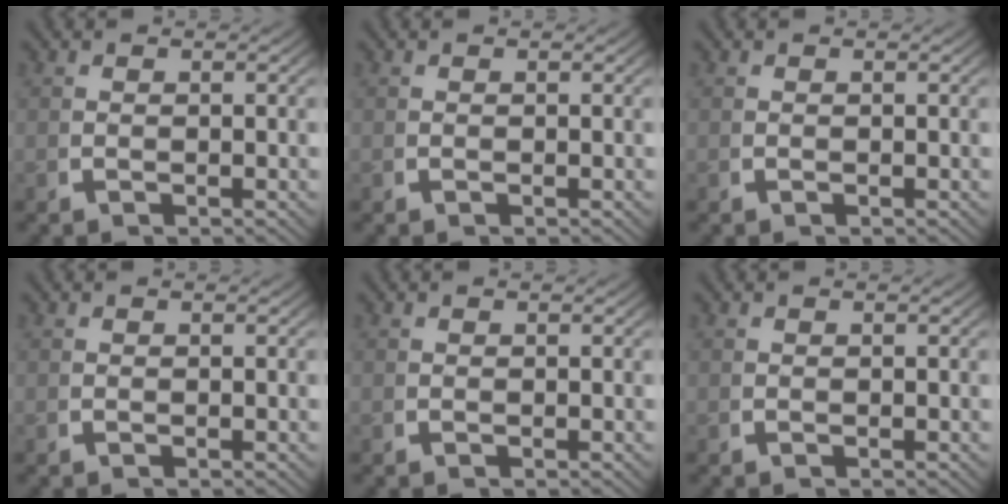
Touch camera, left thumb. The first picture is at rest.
{"total": 0.0}
{"total": 0.0}
{"total": 0.0}
{"total": 0.0}
{"total": 0.0}